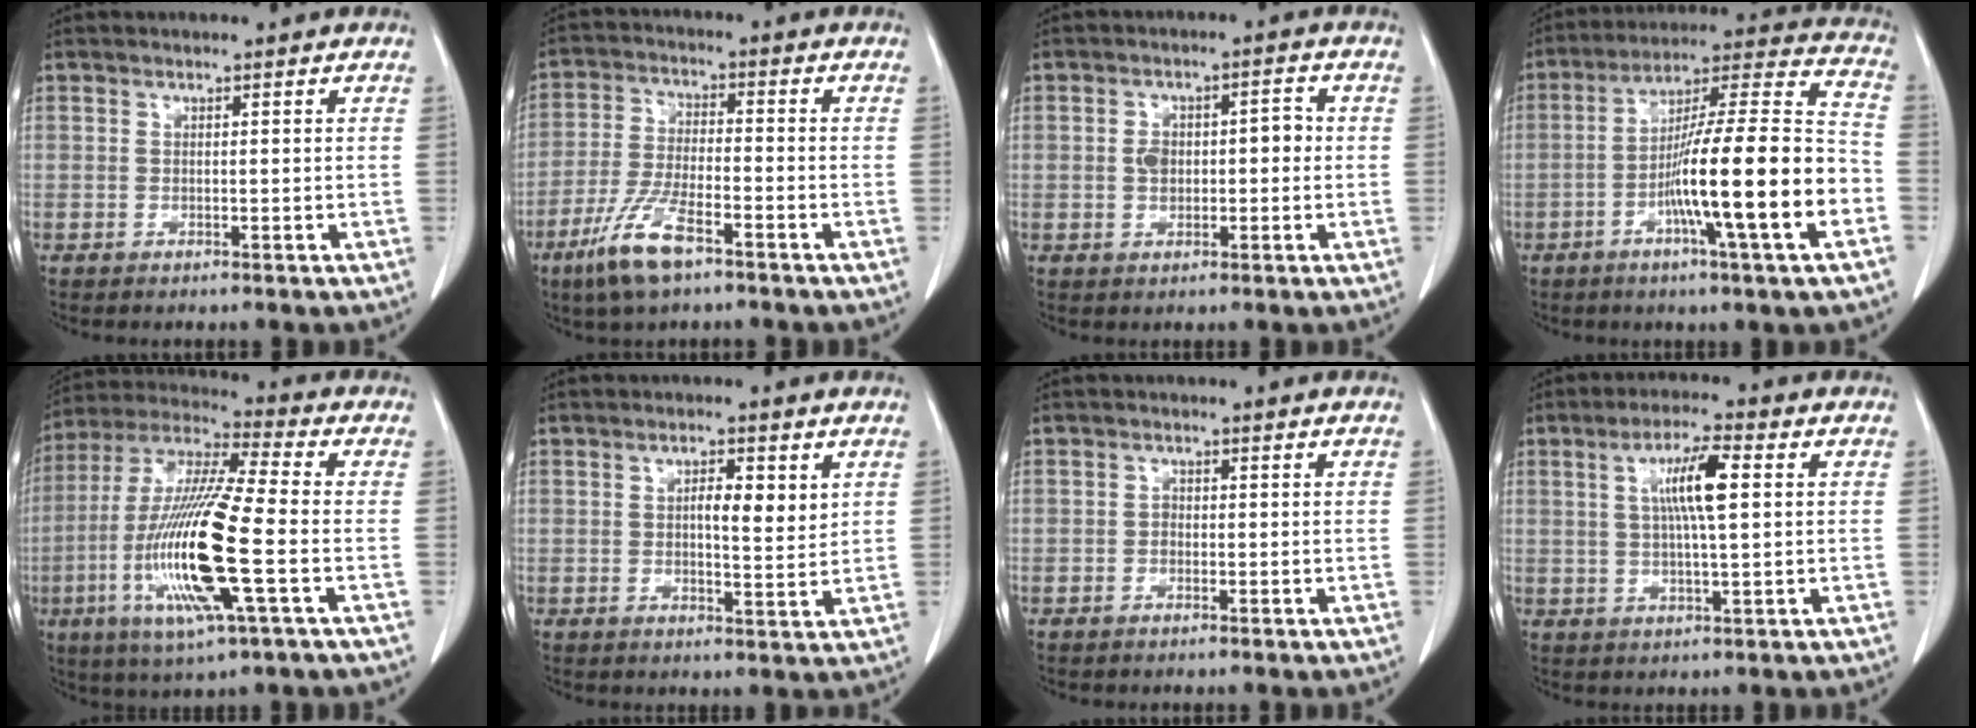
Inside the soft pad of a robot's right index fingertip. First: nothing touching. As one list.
[{"total": 9.3, "force": [-5.8, 2.0, 7.0], "torque": [-0.147, -0.017, -0.110]}, {"total": 5.2, "force": [-0.1, 3.0, 4.2], "torque": [-0.074, 0.024, 0.001]}, {"total": 19.4, "force": [-6.0, 0.3, 18.5], "torque": [-0.286, 0.003, -0.102]}, {"total": 18.5, "force": [-4.5, 1.2, 17.9], "torque": [-0.375, -0.017, -0.088]}, {"total": 4.7, "force": [1.5, 1.3, 4.2], "torque": [-0.066, -0.003, 0.021]}, {"total": 0.8, "force": [-0.3, 0.7, 0.4], "torque": [-0.003, 0.003, -0.008]}, {"total": 7.4, "force": [1.7, 0.6, 7.2], "torque": [-0.132, 0.008, 0.029]}]